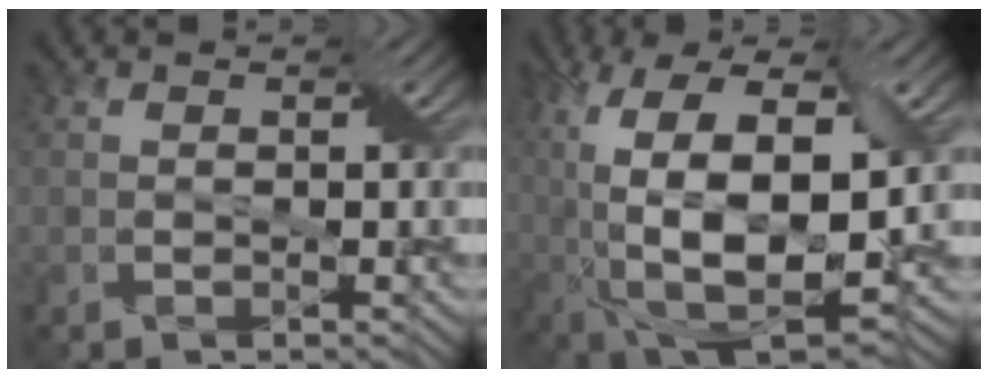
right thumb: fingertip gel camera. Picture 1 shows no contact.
{"total": 16.8, "force": [0.8, 8.4, 14.6], "torque": [-0.293, -0.012, 0.027]}